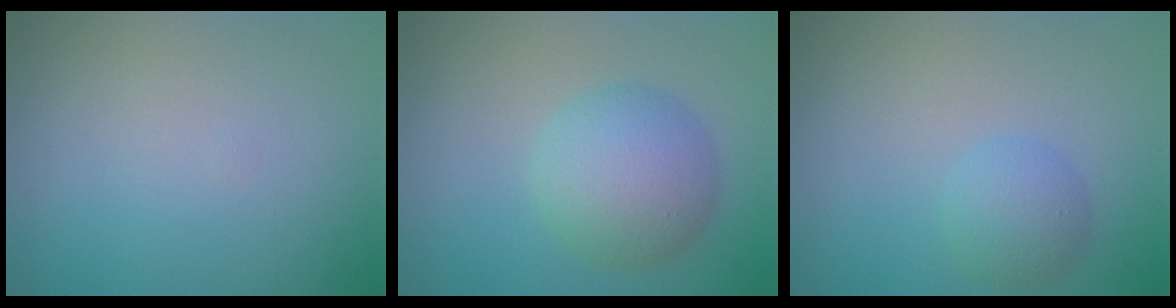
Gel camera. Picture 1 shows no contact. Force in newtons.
{"total": 5.3, "press": 5.3, "slide": 0.2}
{"total": 2.4, "press": 2.4, "slide": 0.1}